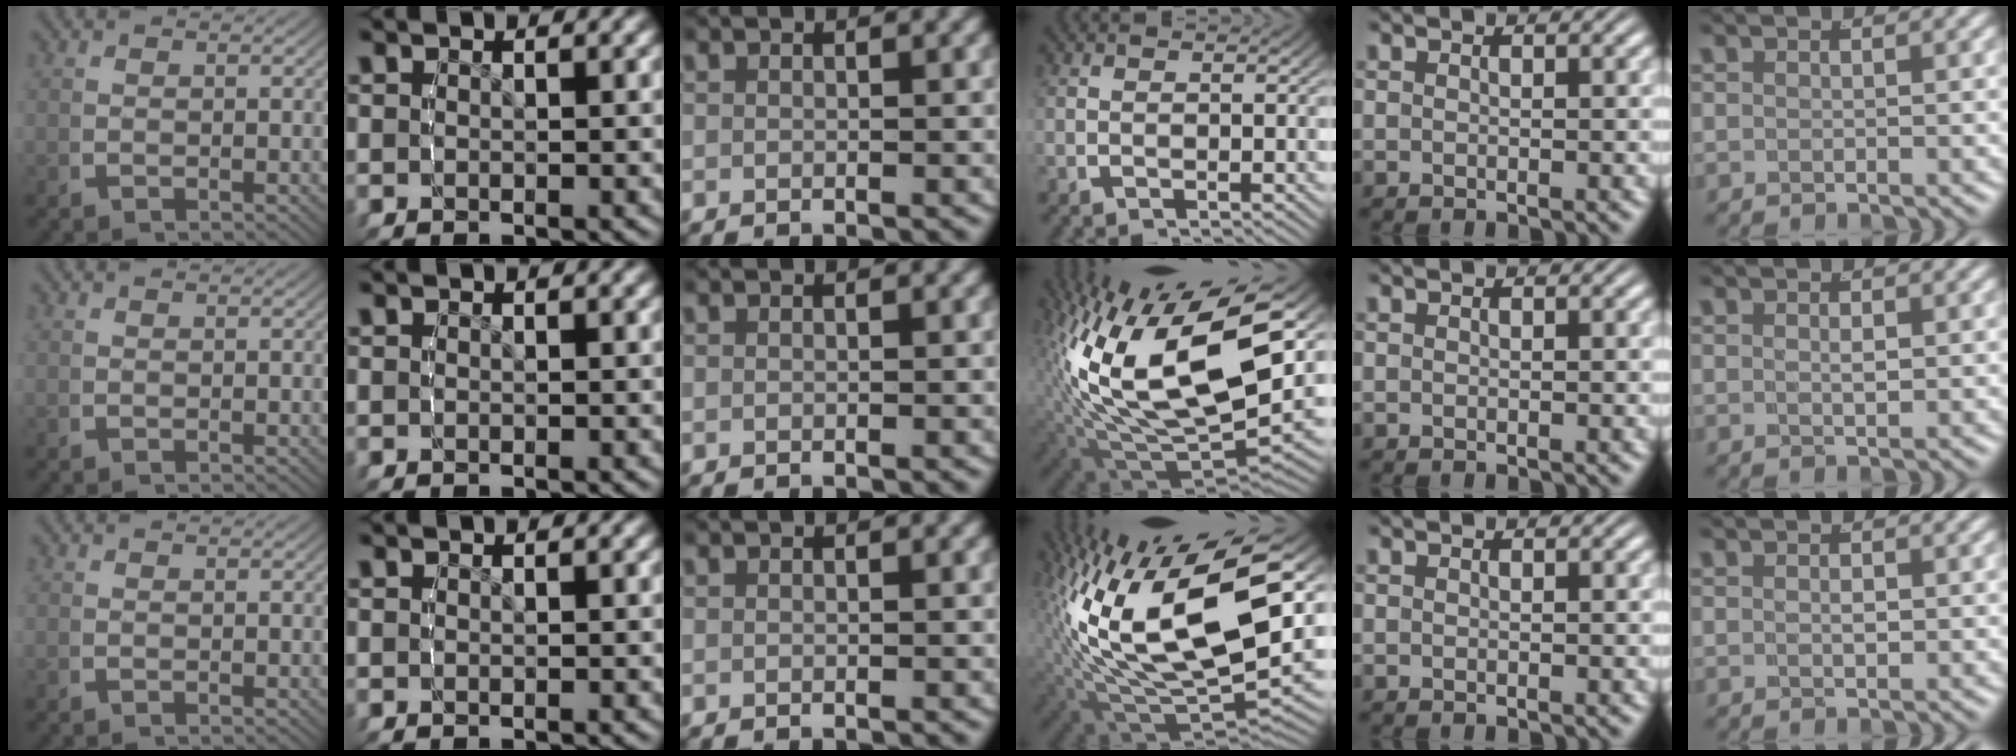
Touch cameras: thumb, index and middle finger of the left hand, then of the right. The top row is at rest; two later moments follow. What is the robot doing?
{"motion": "lift_and_place", "object": "tape"}